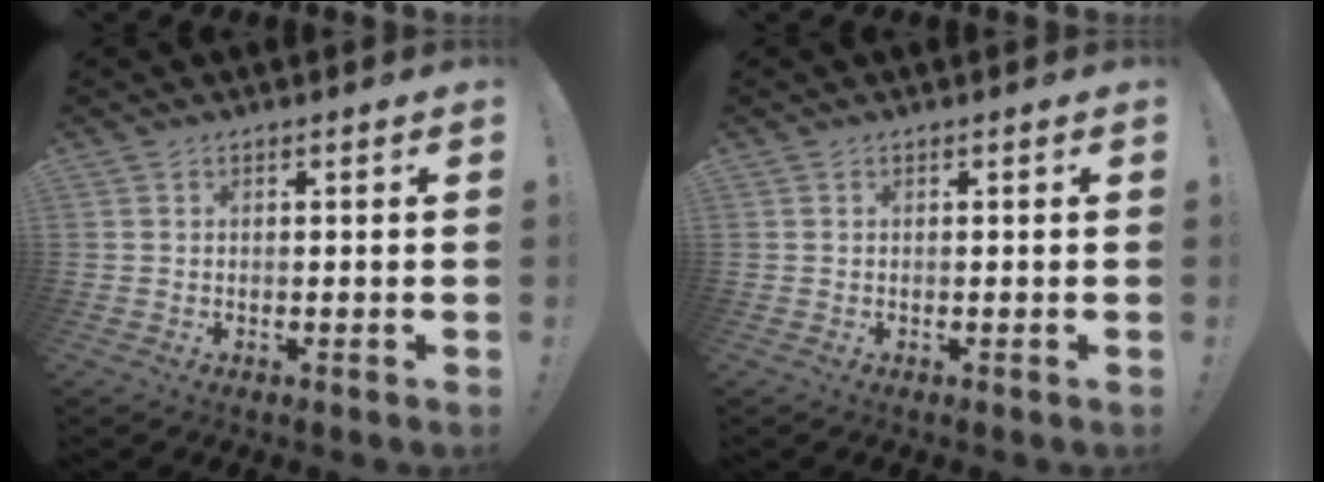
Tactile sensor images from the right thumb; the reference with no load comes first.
{"total": 0.0}